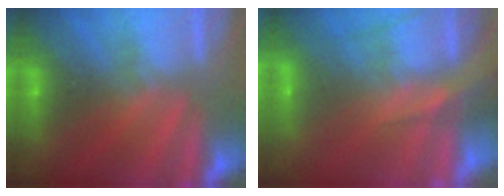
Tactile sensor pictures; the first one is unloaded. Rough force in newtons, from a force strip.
{"total": 7.6}